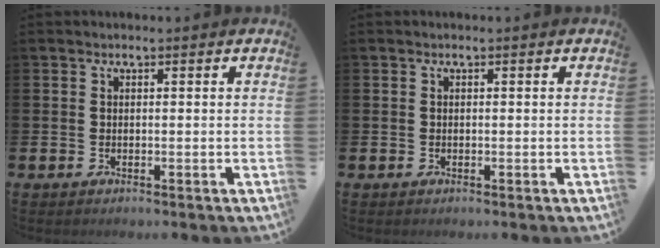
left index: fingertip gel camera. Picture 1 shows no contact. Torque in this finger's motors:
{"motor_torque": [-0.13, -0.02, -0.03, -0.01]}